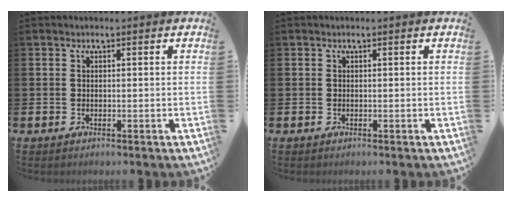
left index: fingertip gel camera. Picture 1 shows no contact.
{"total": 0.0}